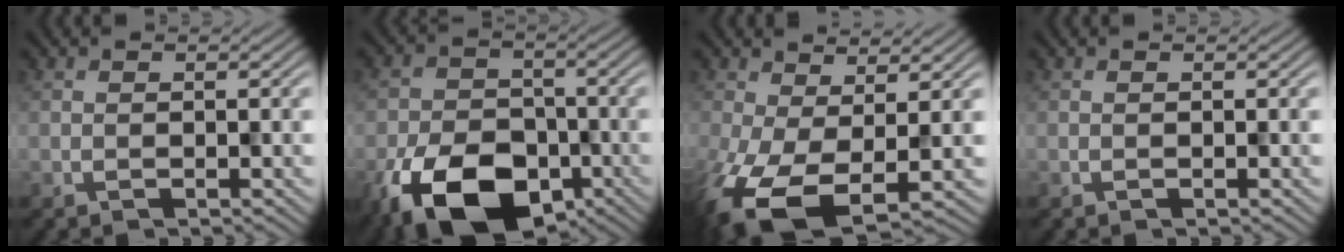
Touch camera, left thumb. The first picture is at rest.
{"total": 13.7, "force": [-7.4, 8.4, 7.9], "torque": [-0.166, -0.034, -0.129]}
{"total": 7.9, "force": [-2.0, 3.8, 6.7], "torque": [-0.156, -0.027, -0.027]}
{"total": 0.0}